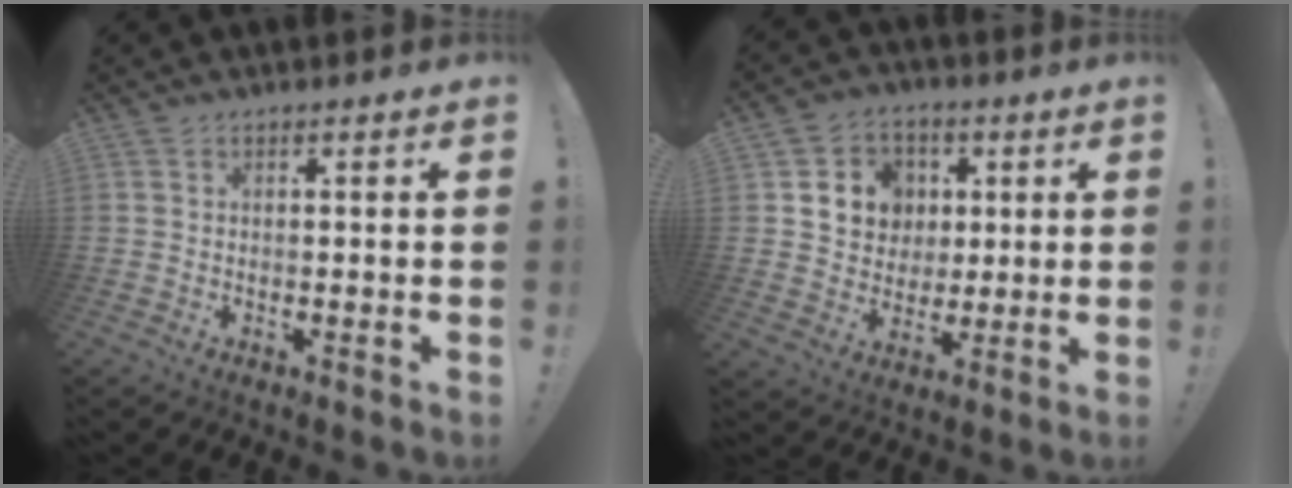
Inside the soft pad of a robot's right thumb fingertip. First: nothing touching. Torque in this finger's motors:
{"motor_torque": [1.28, 1.25, 0.23, -0.04, 0.01]}